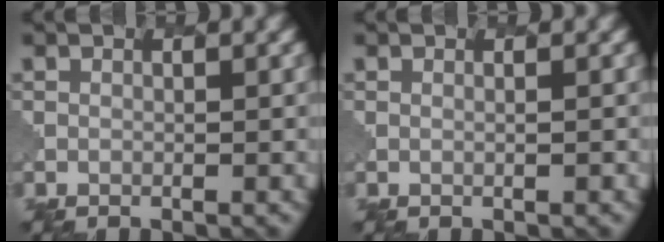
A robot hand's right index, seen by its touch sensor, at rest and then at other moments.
{"total": 0.9, "force": [0.5, 0.3, 0.7], "torque": [-0.005, 0.000, 0.000]}